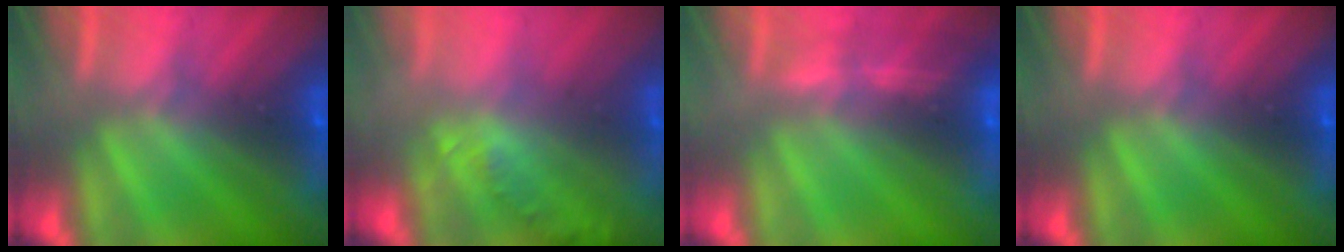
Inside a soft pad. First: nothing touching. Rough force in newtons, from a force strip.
{"total": 1.8}
{"total": 1.4}
{"total": 0.0}